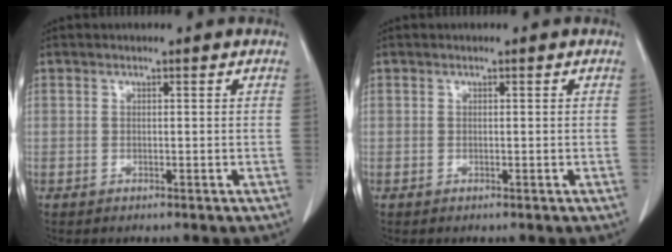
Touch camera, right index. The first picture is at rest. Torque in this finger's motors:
{"motor_torque": [0.00, 0.00, 0.00, 0.00]}